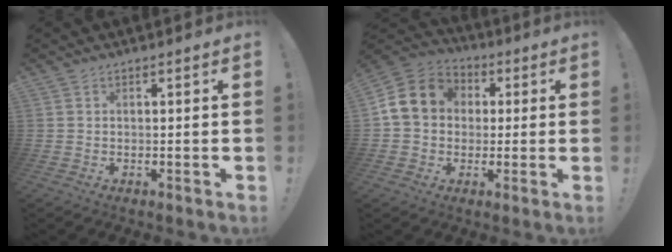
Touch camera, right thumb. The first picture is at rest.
{"total": 13.7, "force": [2.6, 11.5, 6.9], "torque": [-0.118, 0.006, 0.056]}